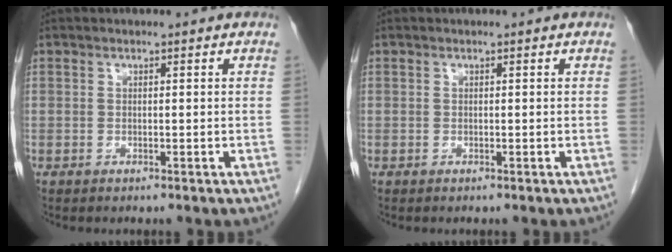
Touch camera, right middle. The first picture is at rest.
{"total": 0.0}